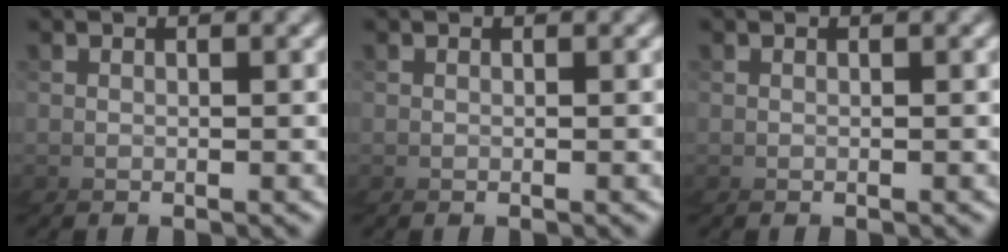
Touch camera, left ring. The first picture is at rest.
{"total": 0.0}
{"total": 0.0}